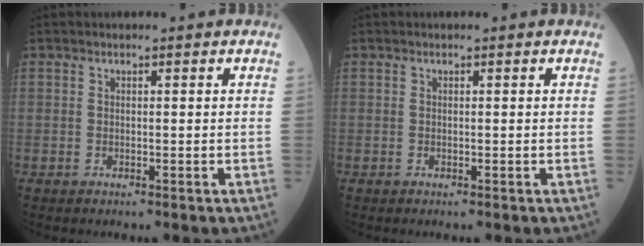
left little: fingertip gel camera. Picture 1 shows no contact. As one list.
[{"total": 0.0}]